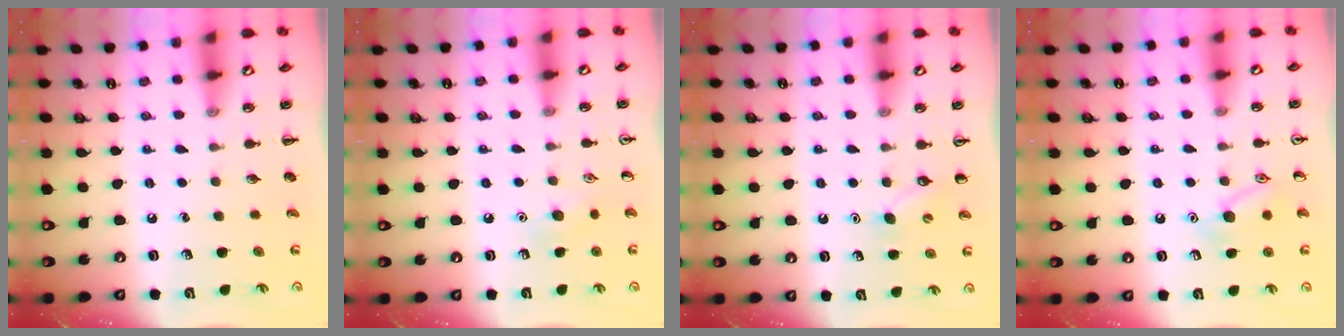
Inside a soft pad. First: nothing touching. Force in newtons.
{"total": 7.3, "press": 7.0, "slide": 2.0}
{"total": 5.4, "press": 5.2, "slide": 1.4}
{"total": 9.9, "press": 9.9, "slide": 0.8}